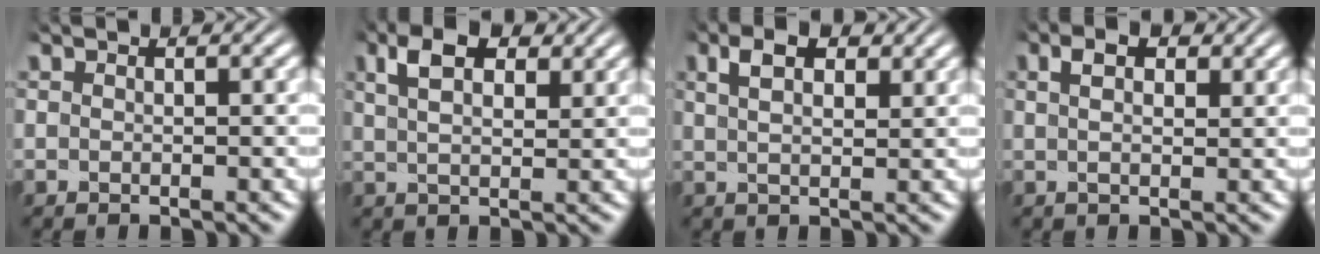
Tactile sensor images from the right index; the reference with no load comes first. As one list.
[{"total": 5.2, "force": [2.1, 3.3, 3.4], "torque": [-0.071, 0.002, 0.031]}, {"total": 3.9, "force": [1.5, 2.5, 2.6], "torque": [-0.050, 0.002, 0.022]}, {"total": 2.7, "force": [0.9, 1.8, 1.9], "torque": [-0.031, 0.001, 0.011]}]